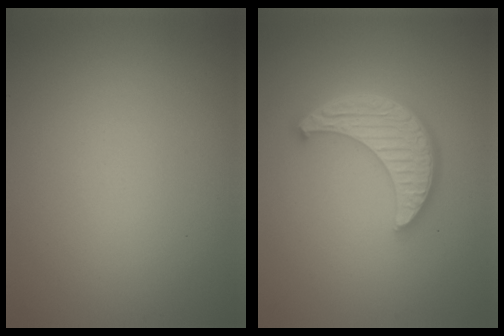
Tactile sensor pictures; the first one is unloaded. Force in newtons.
{"total": 5.6, "press": 4.3, "slide": 3.7}